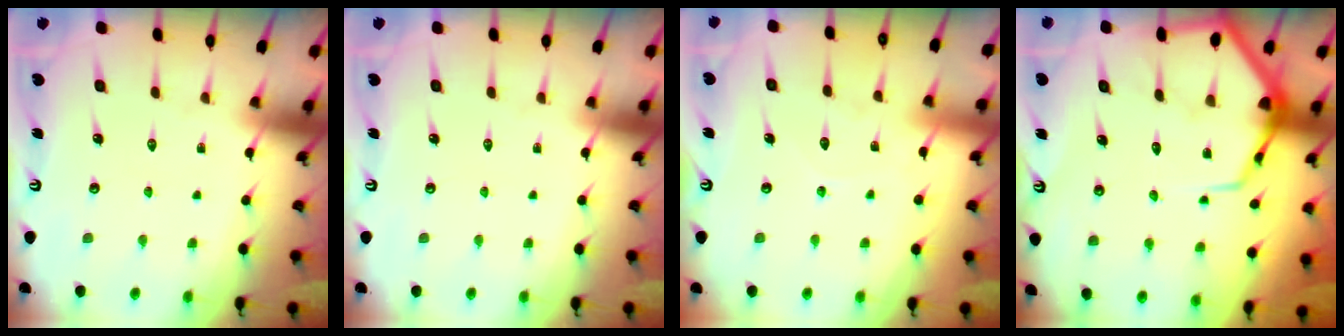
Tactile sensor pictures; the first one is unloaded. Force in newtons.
{"total": 0.0}
{"total": 6.5, "press": 6.5, "slide": 0.6}
{"total": 9.1, "press": 9.1, "slide": 0.9}